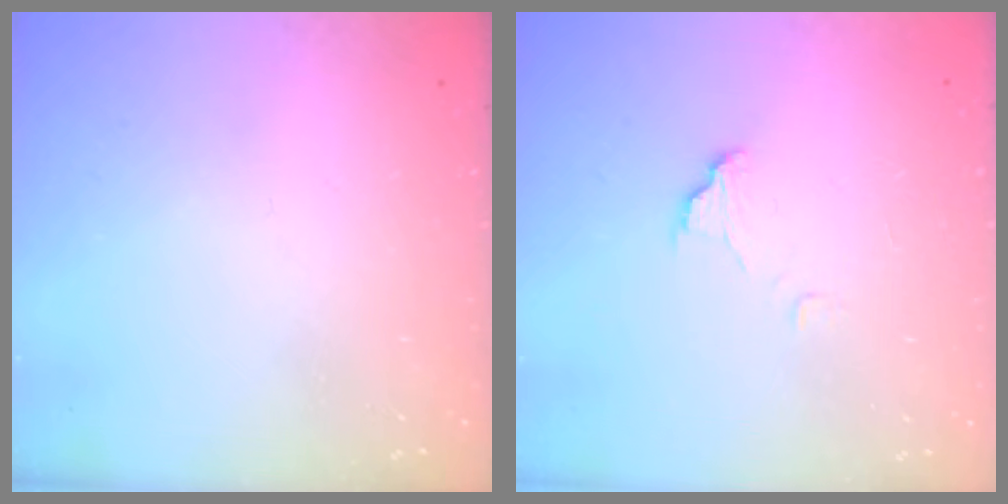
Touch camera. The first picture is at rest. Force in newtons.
{"total": 6.9, "press": 6.9, "slide": 0.6}